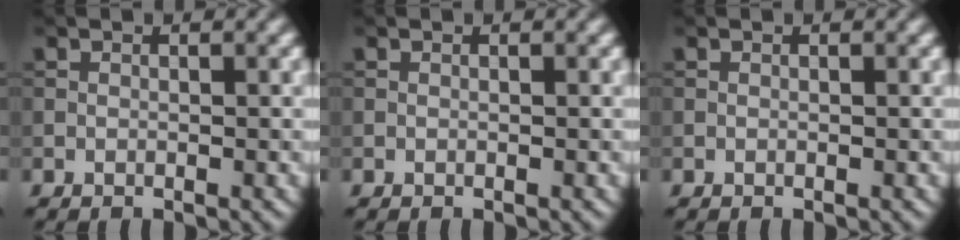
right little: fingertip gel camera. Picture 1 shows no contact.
{"total": 0.0}
{"total": 0.0}